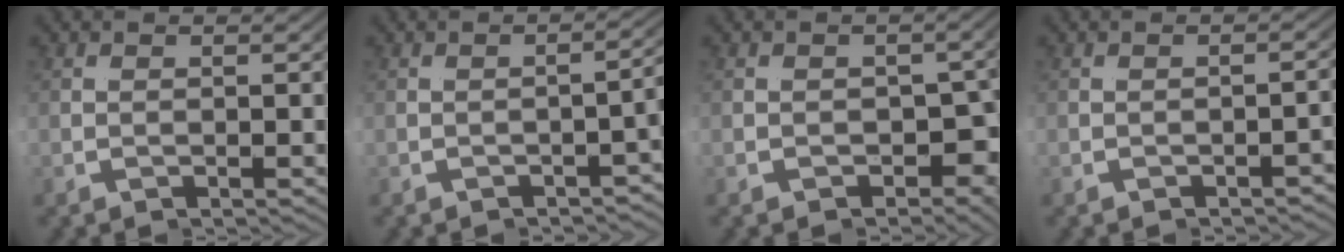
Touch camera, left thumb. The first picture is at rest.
{"total": 2.0, "force": [-0.9, -1.2, 1.2], "torque": [-0.021, 0.014, -0.015]}
{"total": 6.7, "force": [-0.6, 4.0, 5.3], "torque": [-0.063, -0.017, 0.000]}
{"total": 1.2, "force": [-0.5, -1.1, 0.0], "torque": [-0.004, 0.010, -0.010]}